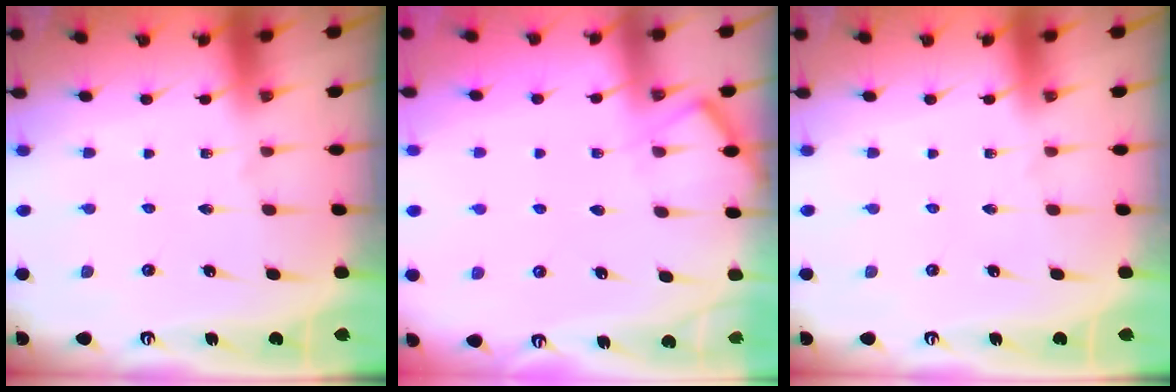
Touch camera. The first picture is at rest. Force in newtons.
{"total": 5.5, "press": 5.5, "slide": 0.6}
{"total": 0.0}